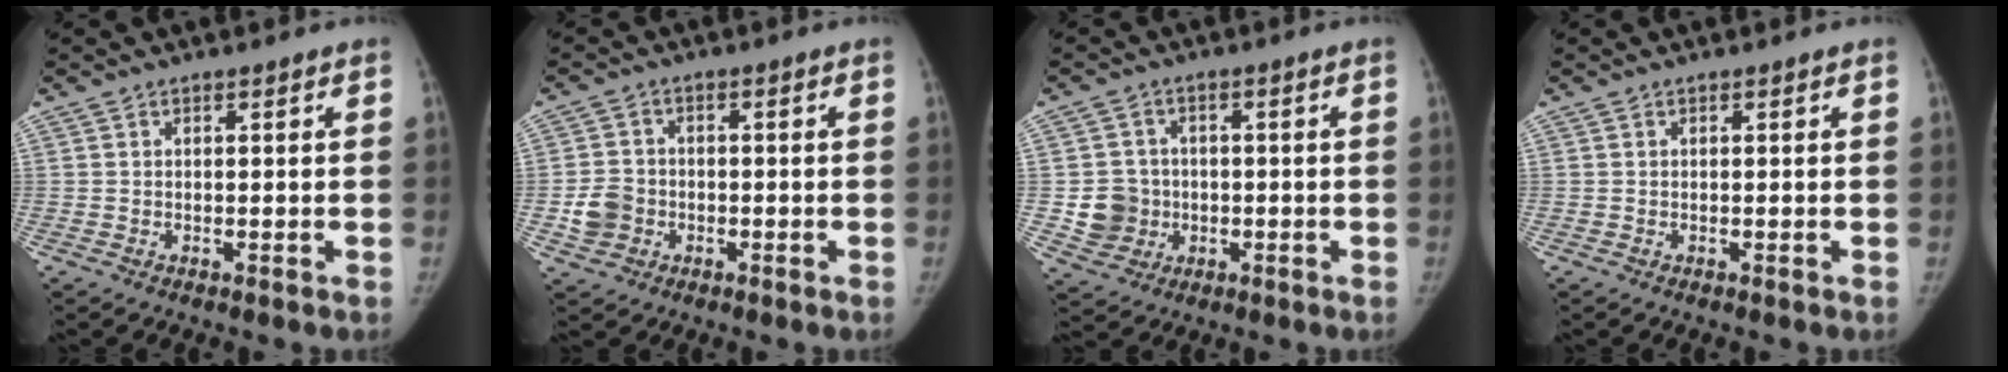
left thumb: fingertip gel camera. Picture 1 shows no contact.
{"total": 5.4, "force": [-1.4, 4.7, 2.1], "torque": [-0.030, 0.013, -0.027]}
{"total": 6.8, "force": [-0.8, 6.5, 1.7], "torque": [-0.003, 0.009, -0.009]}
{"total": 0.0}